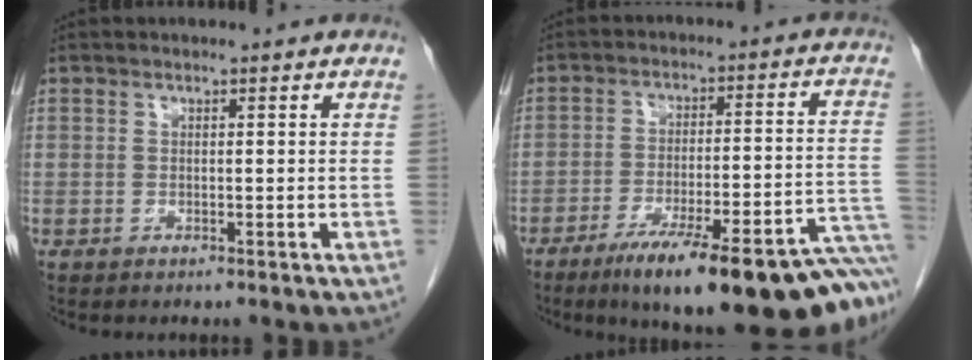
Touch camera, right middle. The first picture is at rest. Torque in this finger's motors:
{"motor_torque": [1.09, -1.05, 0.37, 0.15]}